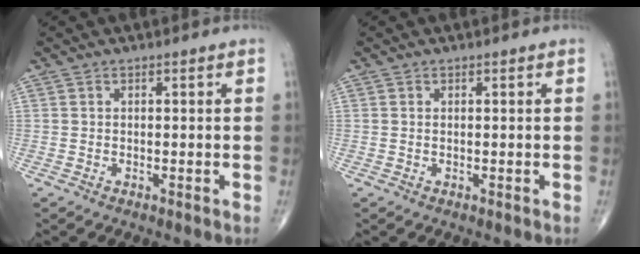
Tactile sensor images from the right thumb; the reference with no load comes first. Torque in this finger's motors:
{"motor_torque": [0.13, 0.03, -0.07, -0.14, -0.01]}